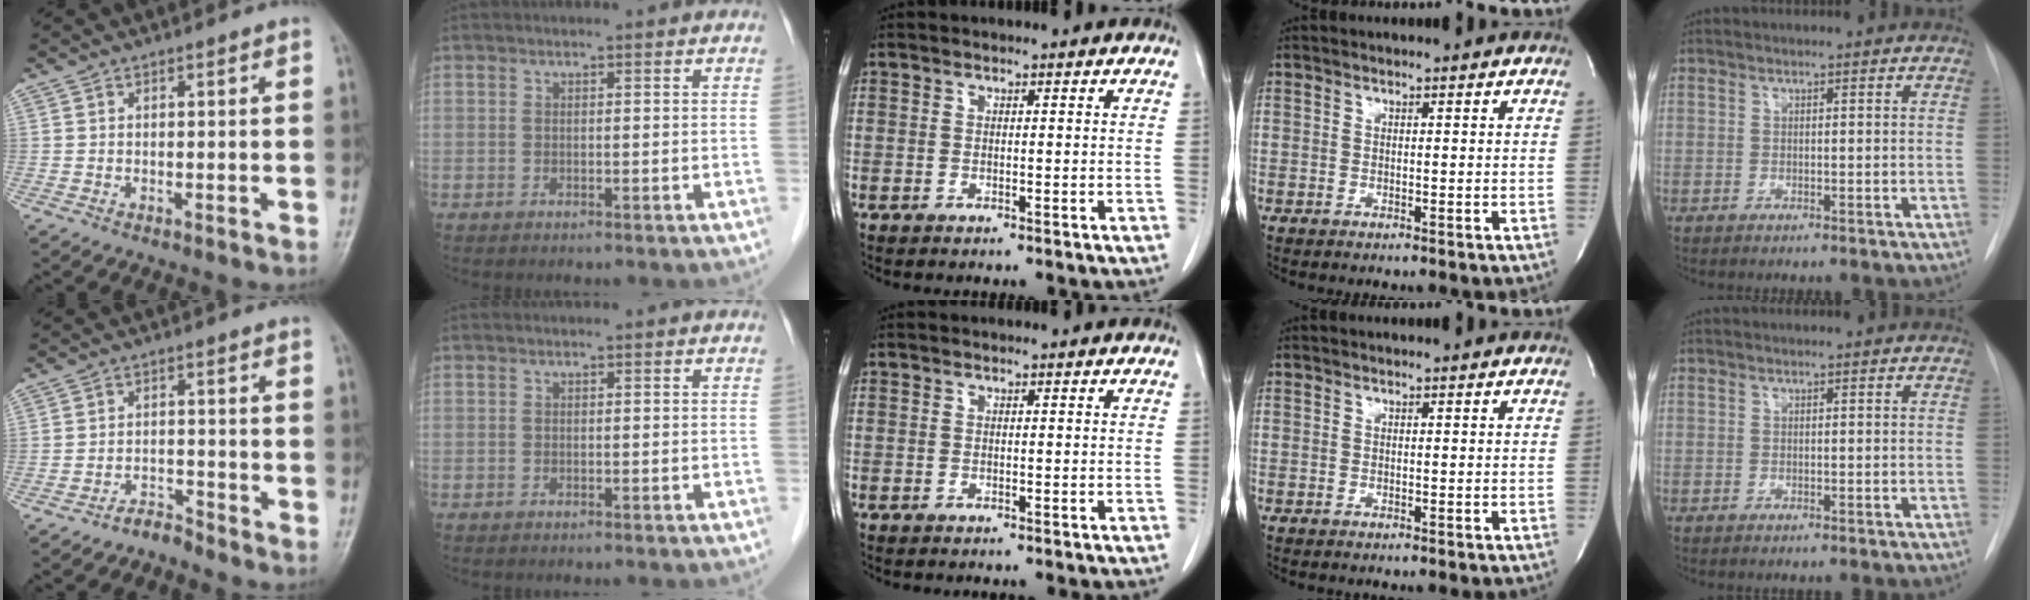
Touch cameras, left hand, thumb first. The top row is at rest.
{"thumb": {"total": 2.7, "force": [-2.7, 0.3, -0.2], "torque": [0.012, 0.021, -0.048]}}